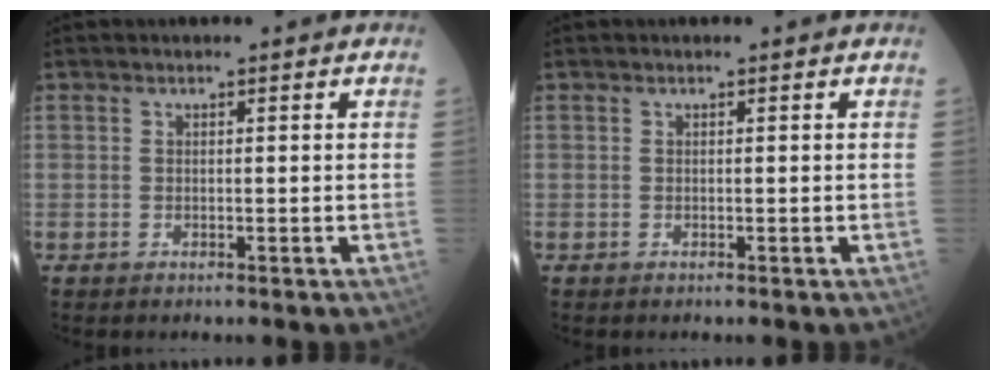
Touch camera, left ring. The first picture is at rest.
{"total": 0.0}